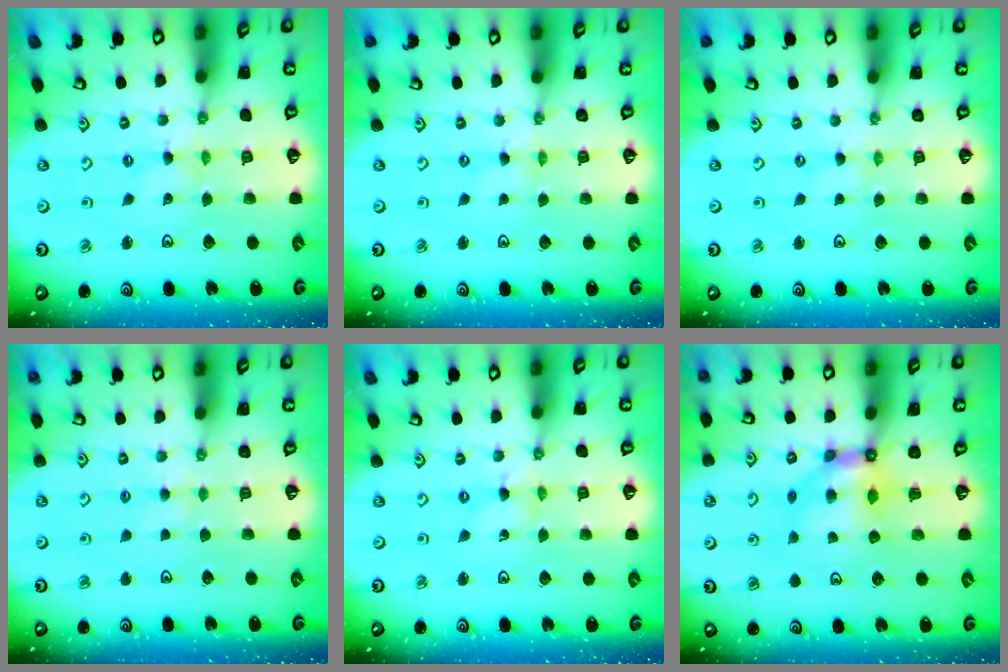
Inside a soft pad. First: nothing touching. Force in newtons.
{"total": 0.0}
{"total": 0.0}
{"total": 2.7, "press": 2.6, "slide": 0.4}
{"total": 0.9, "press": 0.9, "slide": 0.2}
{"total": 6.9, "press": 6.9, "slide": 0.2}